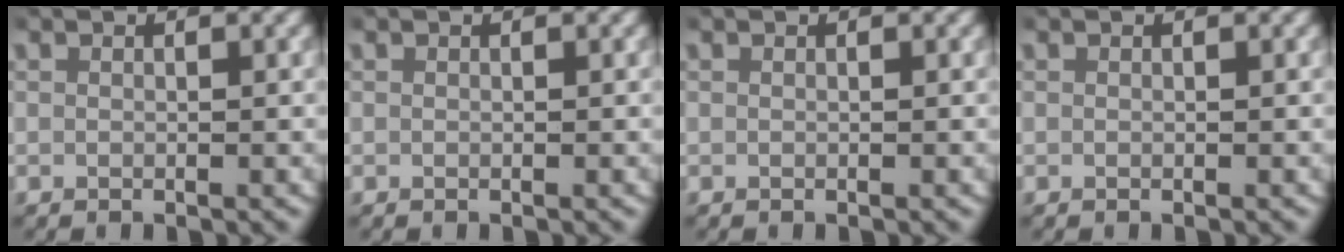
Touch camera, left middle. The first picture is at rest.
{"total": 0.0}
{"total": 0.0}
{"total": 0.0}